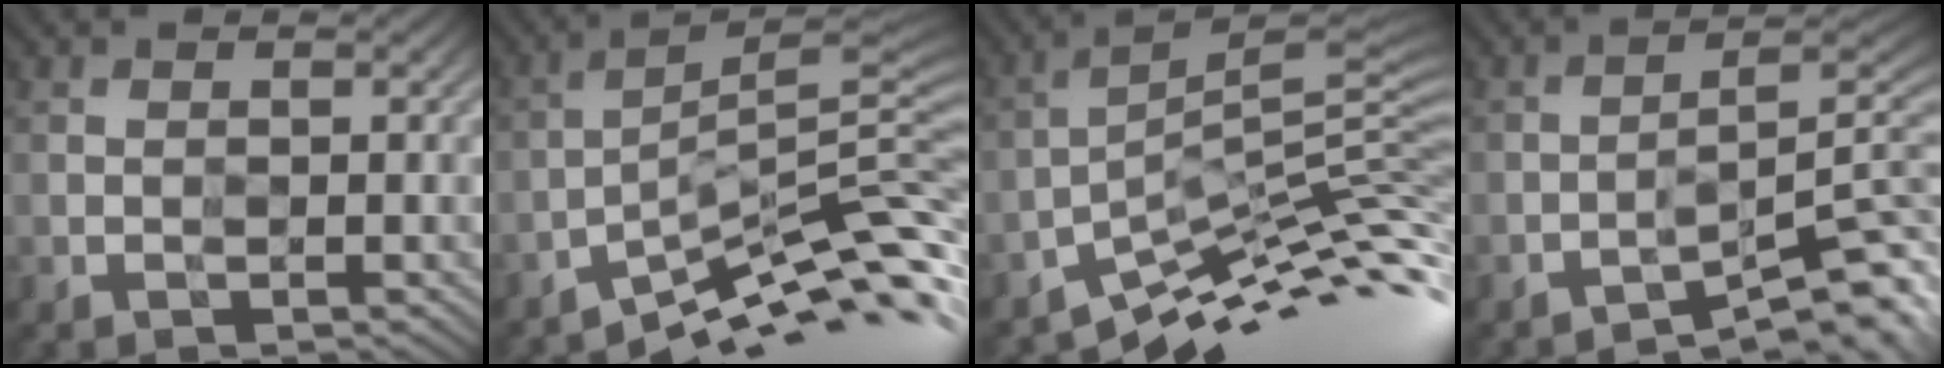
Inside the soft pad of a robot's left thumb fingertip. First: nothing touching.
{"total": 10.6, "force": [-6.4, 1.6, 8.3], "torque": [-0.136, 0.007, -0.108]}
{"total": 11.9, "force": [-6.9, 2.7, 9.4], "torque": [-0.163, 0.007, -0.125]}
{"total": 8.9, "force": [-5.7, 1.5, 6.6], "torque": [-0.096, 0.005, -0.092]}